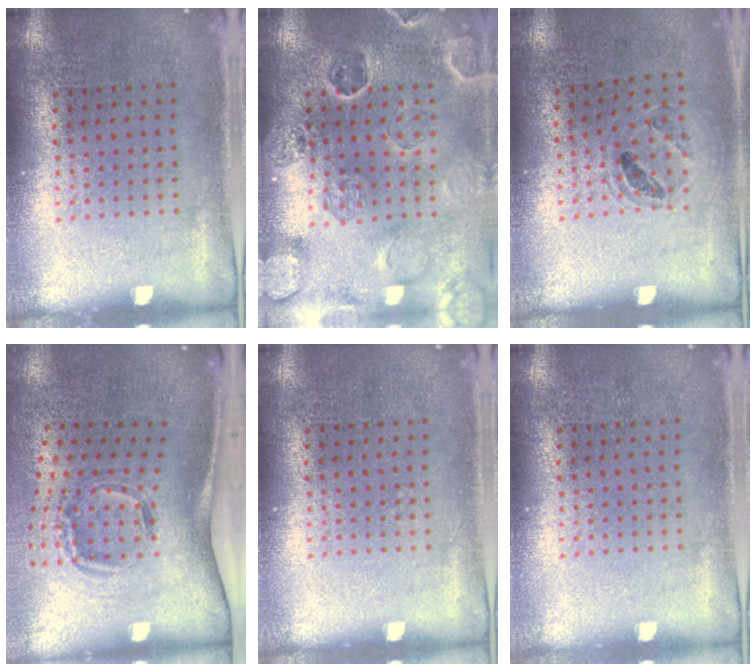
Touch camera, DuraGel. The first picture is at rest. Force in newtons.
{"total": 2.7, "press": 2.7, "slide": 0.6}
{"total": 0.9, "press": 0.9, "slide": 0.1}
{"total": 2.0, "press": 1.2, "slide": 1.5}
{"total": 0.0}
{"total": 0.0}